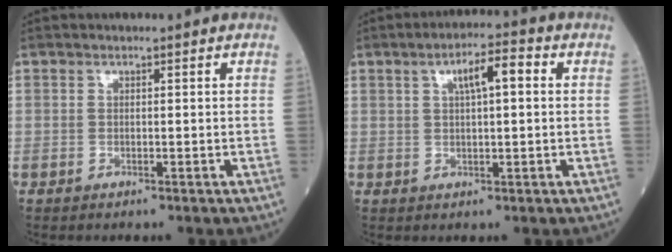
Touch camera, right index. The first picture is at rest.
{"total": 5.6, "force": [1.6, 1.3, 5.2], "torque": [-0.088, 0.015, 0.027]}